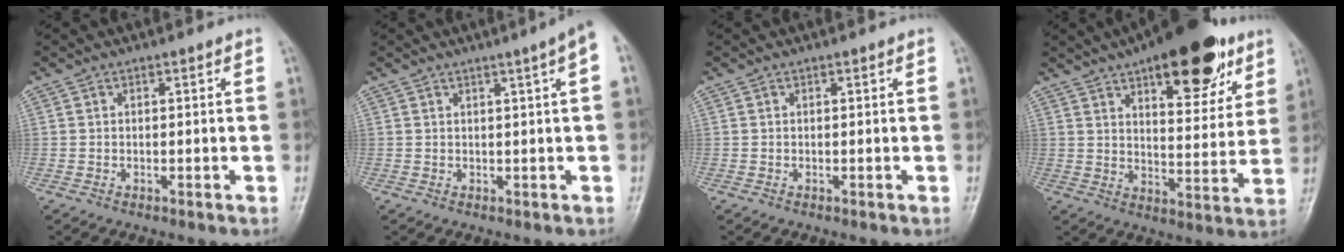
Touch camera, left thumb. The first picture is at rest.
{"total": 4.0, "force": [1.5, -0.2, 3.7], "torque": [-0.050, 0.004, 0.019]}
{"total": 0.0}
{"total": 20.3, "force": [11.7, 8.2, 14.4], "torque": [-0.164, -0.042, 0.173]}